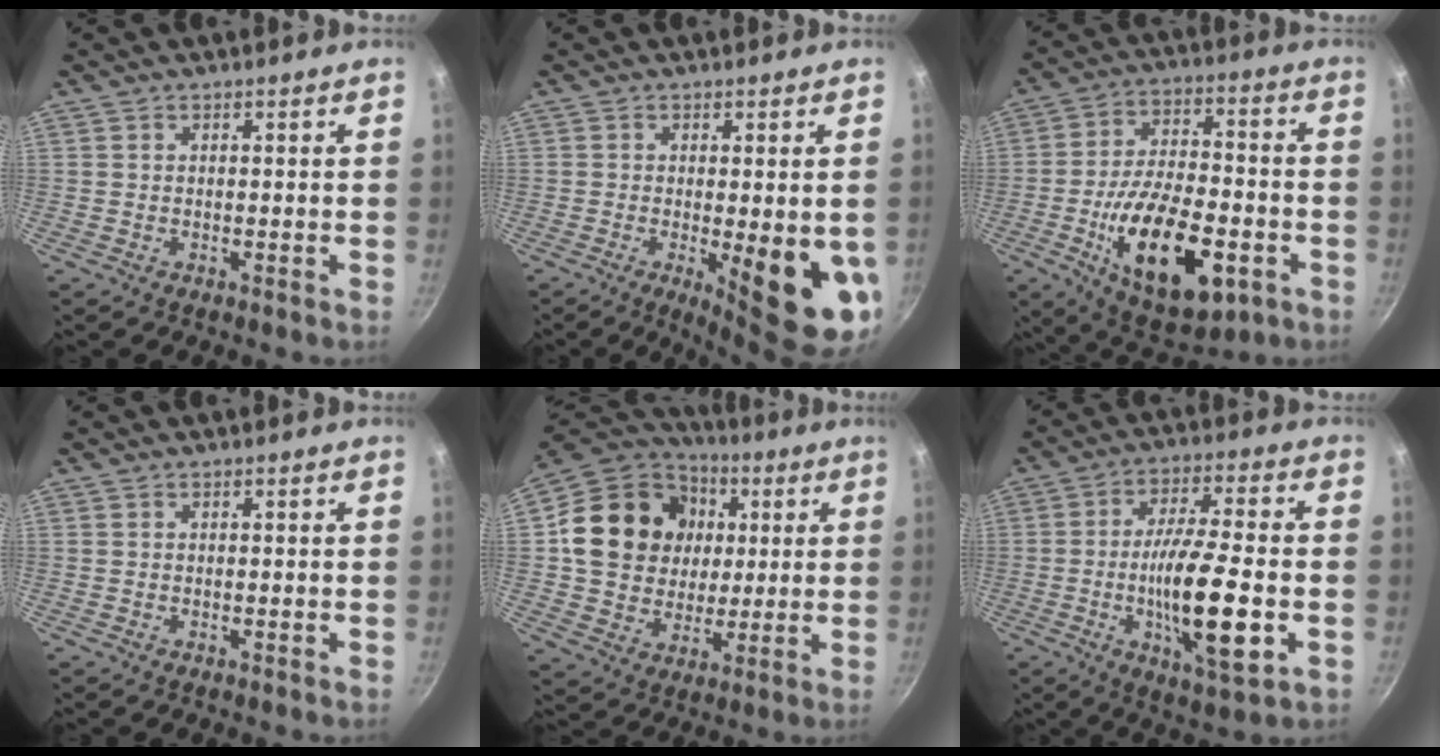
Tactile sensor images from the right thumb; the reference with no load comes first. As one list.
[{"total": 13.0, "force": [-2.1, 3.4, 12.3], "torque": [-0.144, -0.019, -0.017]}, {"total": 21.7, "force": [-7.0, 10.5, 17.7], "torque": [-0.277, 0.025, -0.103]}, {"total": 0.0}, {"total": 19.9, "force": [3.5, 16.8, 10.1], "torque": [-0.159, 0.015, 0.059]}, {"total": 17.0, "force": [-3.7, 4.3, 16.1], "torque": [-0.280, 0.009, -0.065]}]